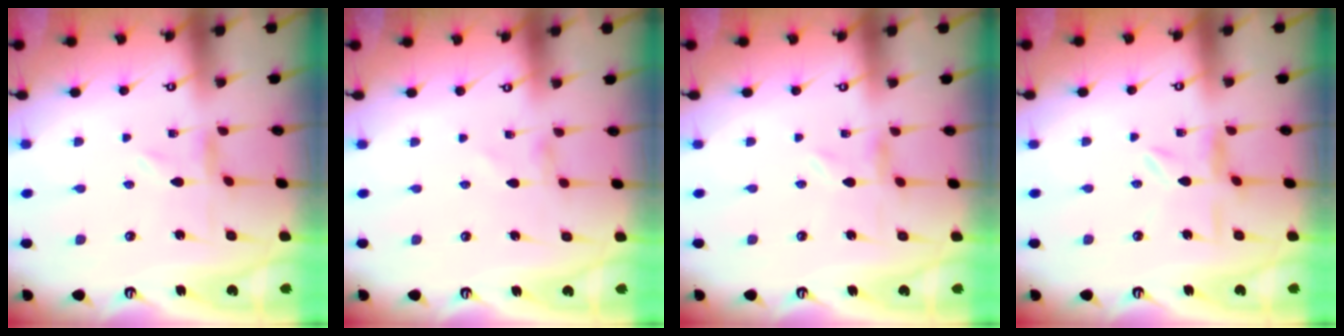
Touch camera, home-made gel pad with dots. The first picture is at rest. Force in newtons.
{"total": 0.0}
{"total": 0.0}
{"total": 5.1, "press": 5.1, "slide": 0.5}